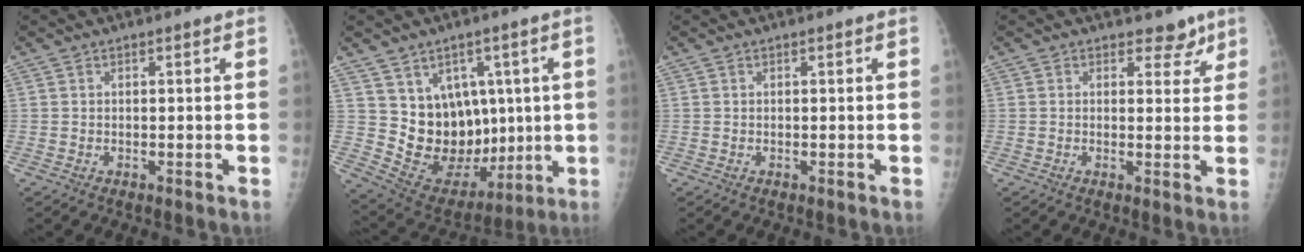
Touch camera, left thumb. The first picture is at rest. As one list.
[{"total": 14.8, "force": [3.0, 11.5, 8.7], "torque": [-0.089, -0.020, 0.091]}, {"total": 0.0}, {"total": 3.6, "force": [2.6, 2.1, 1.1], "torque": [0.016, -0.014, 0.031]}]